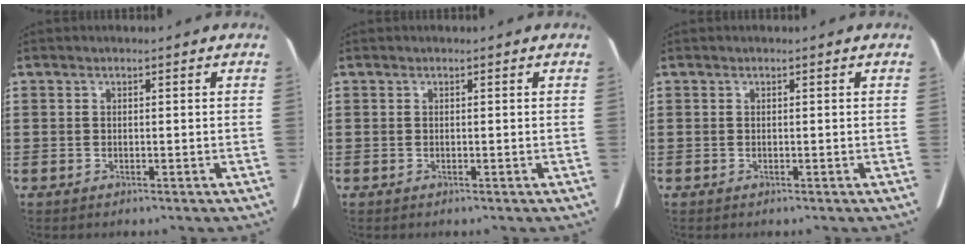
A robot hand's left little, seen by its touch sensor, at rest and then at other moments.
{"total": 0.0}
{"total": 0.0}